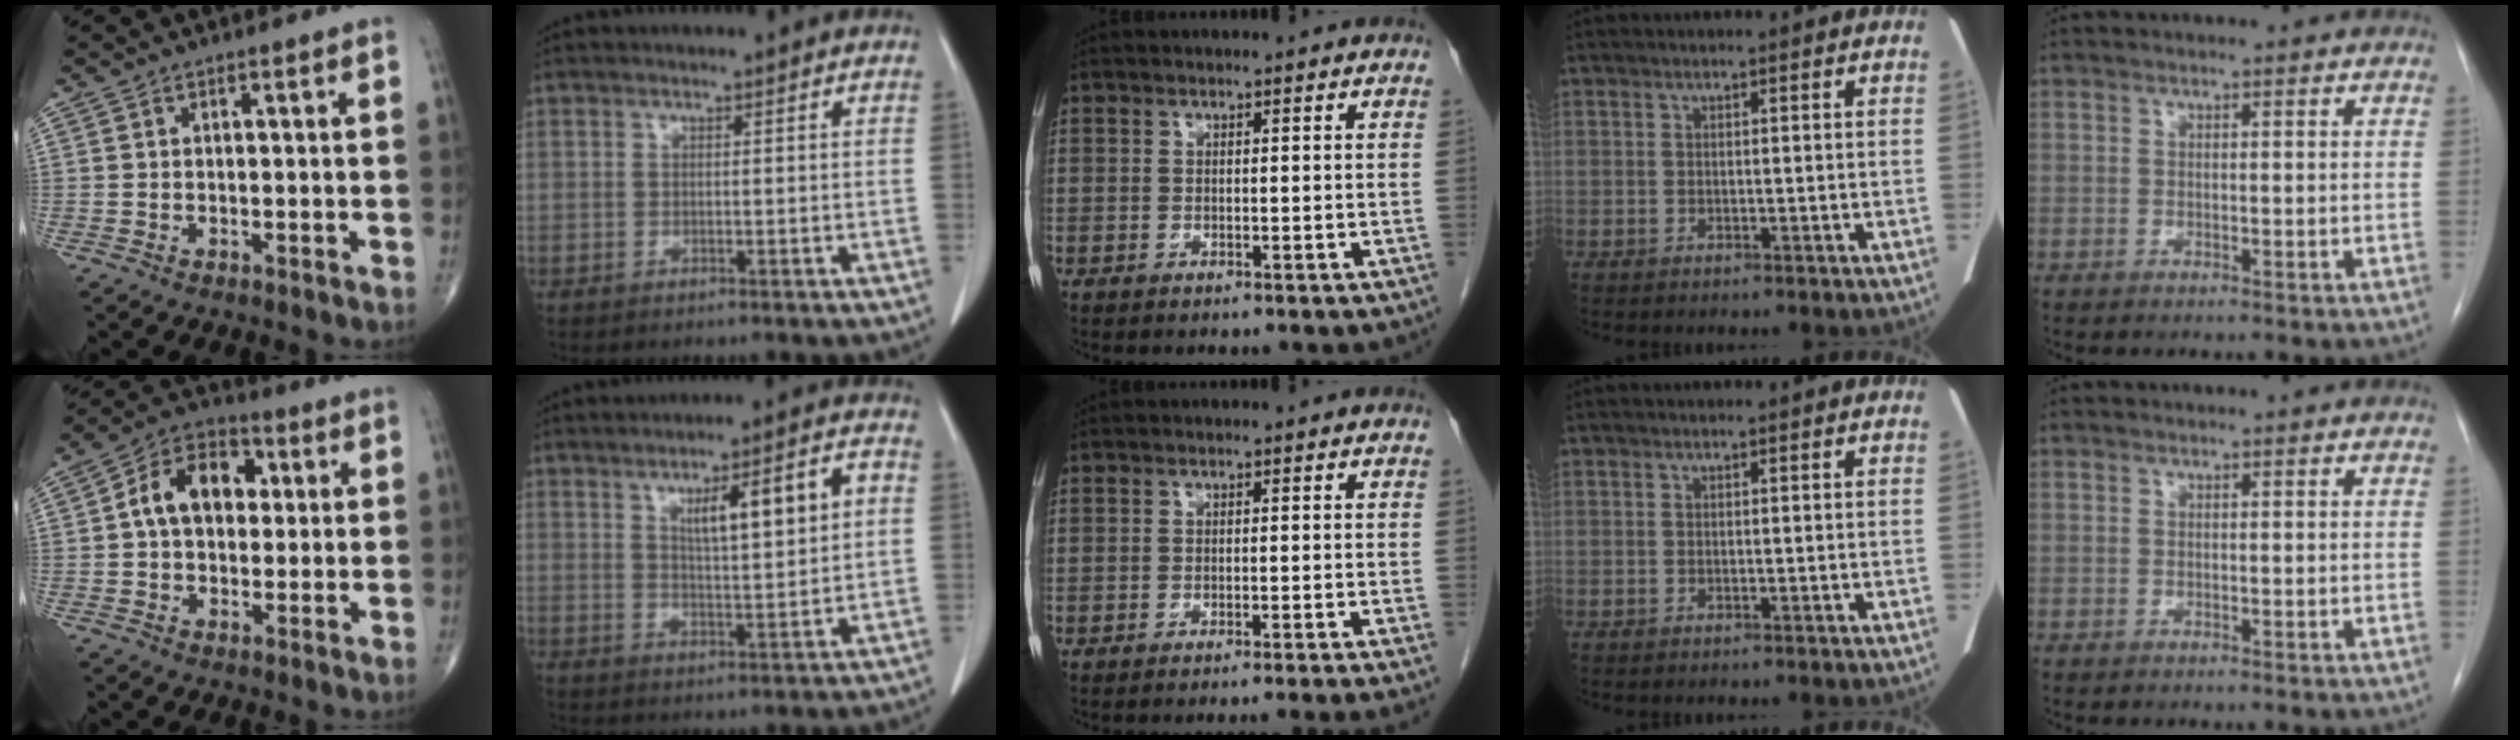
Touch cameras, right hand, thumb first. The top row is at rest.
{"thumb": {"total": 12.1, "force": [1.8, 8.3, 8.6], "torque": [-0.121, 0.025, 0.020]}, "index": {"total": 9.3, "force": [2.7, 1.5, 8.8], "torque": [-0.141, 0.009, 0.047]}, "middle": {"total": 6.8, "force": [-6.0, -2.2, 2.3], "torque": [-0.003, -0.015, -0.073]}}